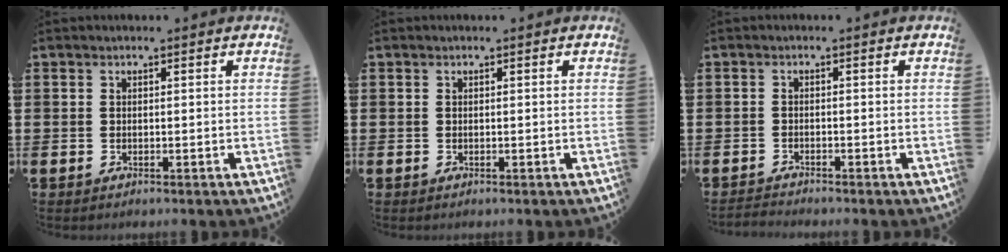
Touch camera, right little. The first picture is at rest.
{"total": 0.0}
{"total": 1.1, "force": [-1.1, -0.1, 0.0], "torque": [-0.003, -0.001, -0.021]}